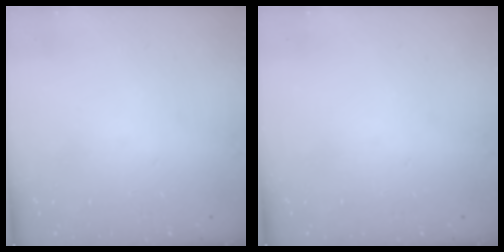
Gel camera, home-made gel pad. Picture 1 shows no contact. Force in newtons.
{"total": 0.0}